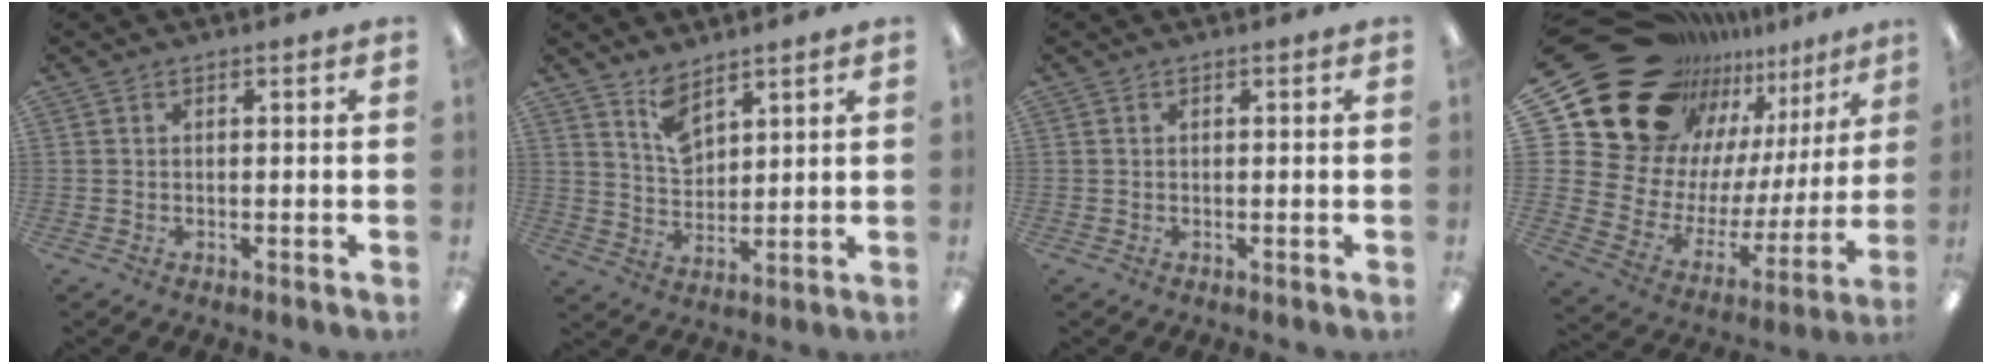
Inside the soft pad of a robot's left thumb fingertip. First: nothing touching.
{"total": 7.1, "force": [5.3, 3.5, 3.1], "torque": [-0.053, -0.027, 0.096]}
{"total": 0.0}
{"total": 22.0, "force": [16.5, 12.5, 7.5], "torque": [-0.132, -0.131, 0.329]}